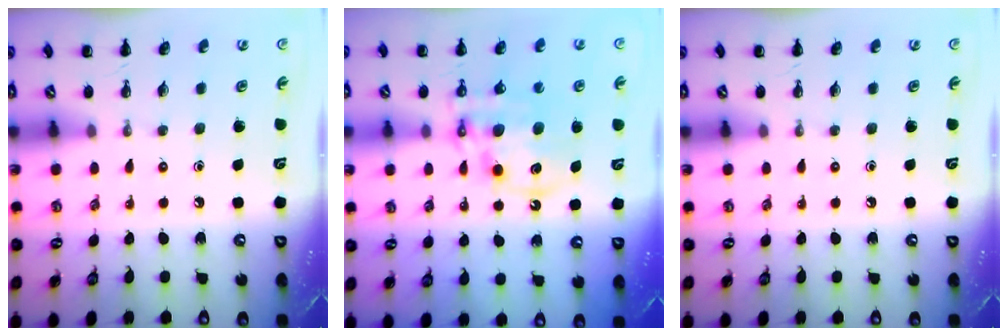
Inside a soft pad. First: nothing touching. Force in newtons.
{"total": 12.2, "press": 11.8, "slide": 3.0}
{"total": 0.0}